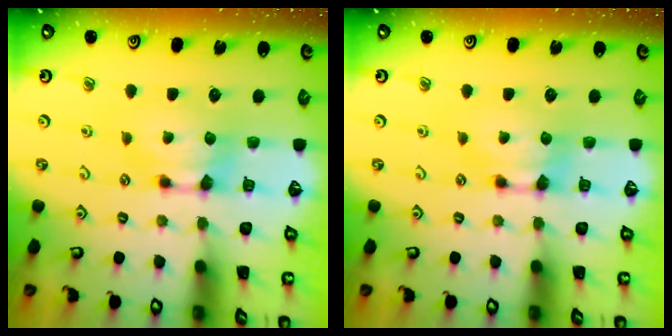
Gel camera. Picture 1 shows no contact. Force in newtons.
{"total": 0.0}